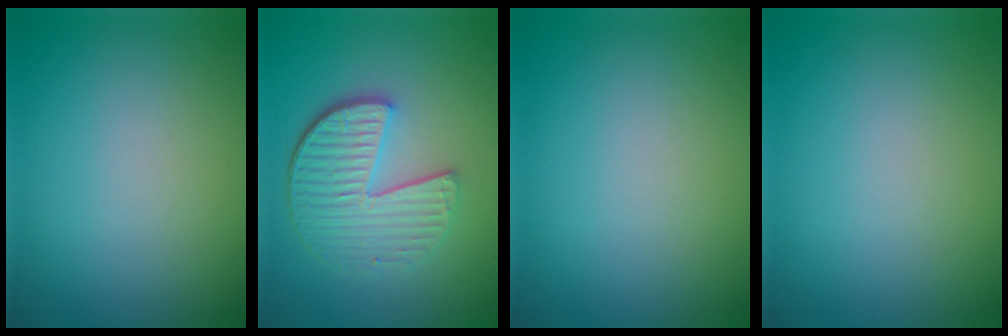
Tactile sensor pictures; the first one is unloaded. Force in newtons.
{"total": 5.4, "press": 4.1, "slide": 3.6}
{"total": 0.0}
{"total": 0.0}